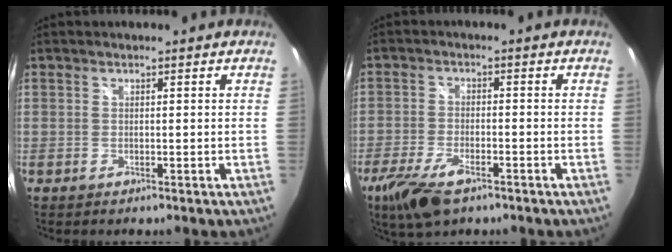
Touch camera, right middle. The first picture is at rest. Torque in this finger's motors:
{"motor_torque": [0.11, -0.10, 0.30, 0.05]}